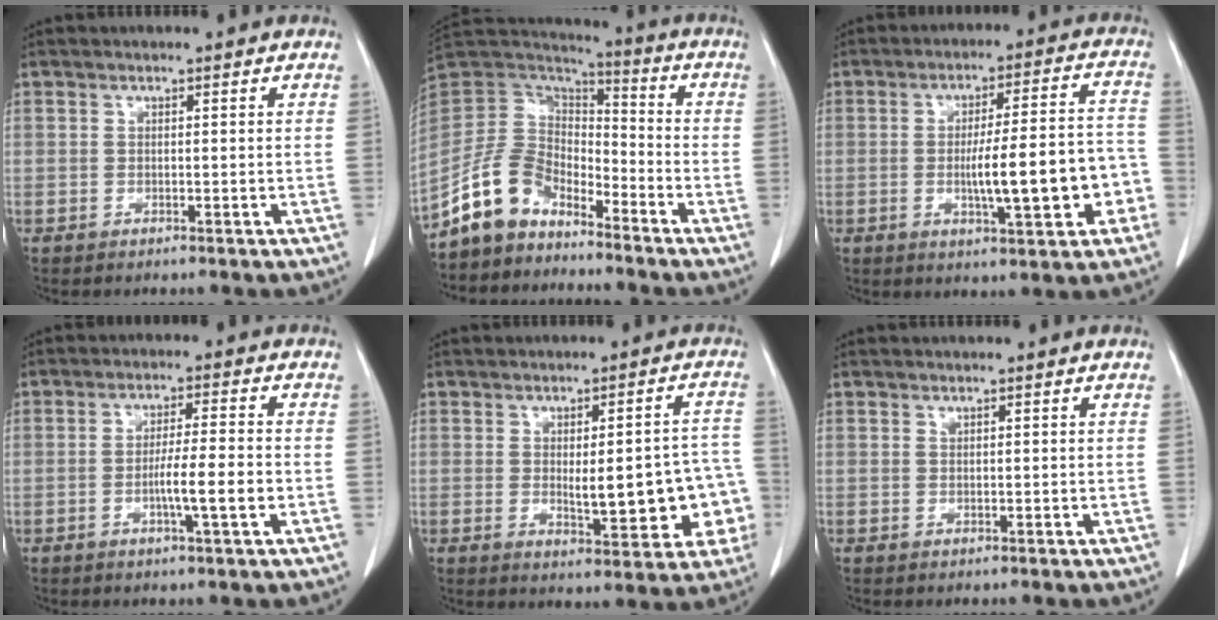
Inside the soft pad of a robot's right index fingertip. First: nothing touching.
{"total": 11.6, "force": [-8.3, 7.0, 3.9], "torque": [-0.092, 0.036, -0.167]}
{"total": 13.6, "force": [-3.1, 2.7, 13.0], "torque": [-0.190, 0.025, -0.037]}
{"total": 6.5, "force": [-1.8, 0.2, 6.2], "torque": [-0.106, -0.001, -0.029]}
{"total": 13.6, "force": [-2.0, 4.6, 12.7], "torque": [-0.139, 0.024, -0.011]}
{"total": 0.6, "force": [0.4, 0.4, 0.2], "torque": [-0.003, 0.002, 0.009]}